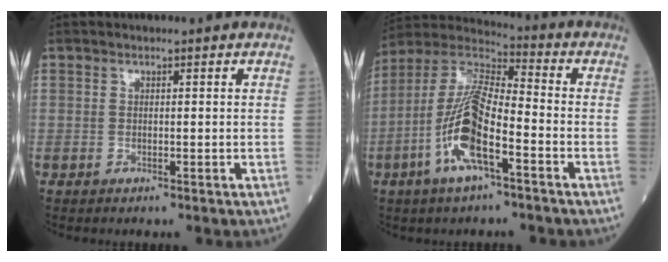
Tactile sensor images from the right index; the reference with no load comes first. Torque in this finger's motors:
{"motor_torque": [1.94, -0.20, 1.00, 0.21]}